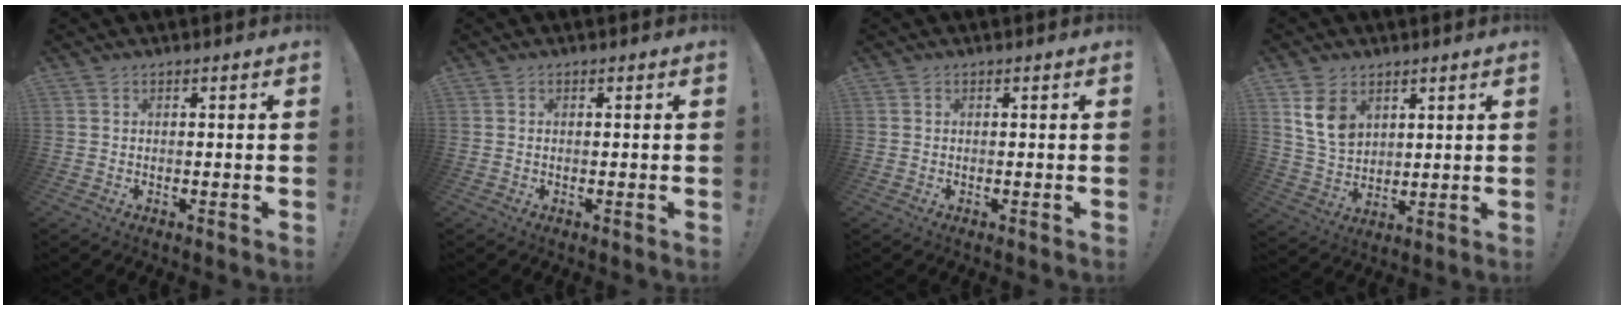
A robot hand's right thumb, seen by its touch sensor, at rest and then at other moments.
{"total": 0.0}
{"total": 0.0}
{"total": 10.3, "force": [5.1, 7.3, 5.1], "torque": [-0.086, -0.017, 0.104]}